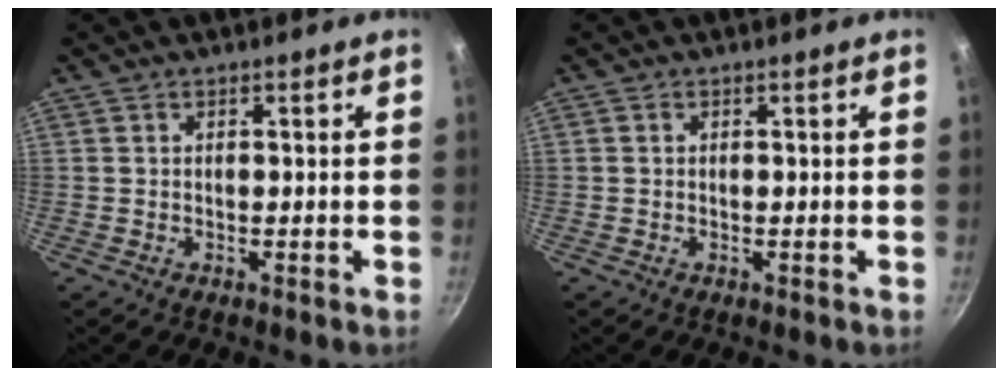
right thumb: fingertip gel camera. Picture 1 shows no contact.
{"total": 0.0}